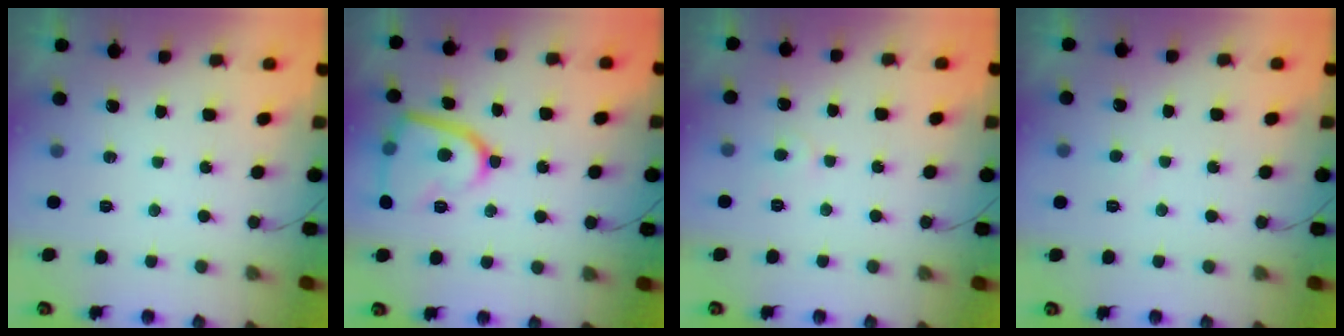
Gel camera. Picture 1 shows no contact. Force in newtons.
{"total": 14.7, "press": 14.6, "slide": 1.1}
{"total": 3.3, "press": 3.3, "slide": 0.4}
{"total": 2.6, "press": 2.6, "slide": 0.2}